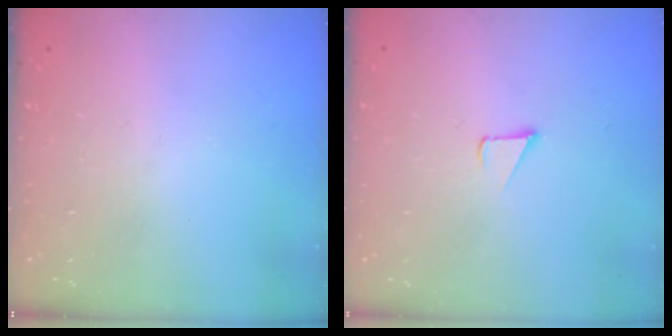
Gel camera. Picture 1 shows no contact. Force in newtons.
{"total": 1.5, "press": 1.5, "slide": 0.1}